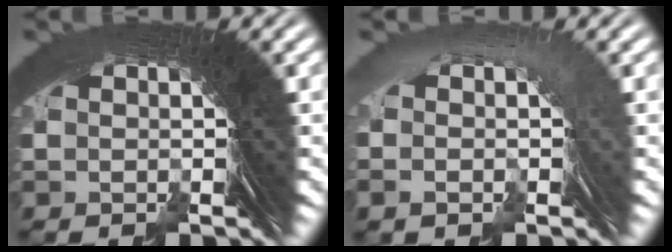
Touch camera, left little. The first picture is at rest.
{"total": 0.6, "force": [-0.3, 0.3, 0.4], "torque": [0.014, 0.013, -0.010]}